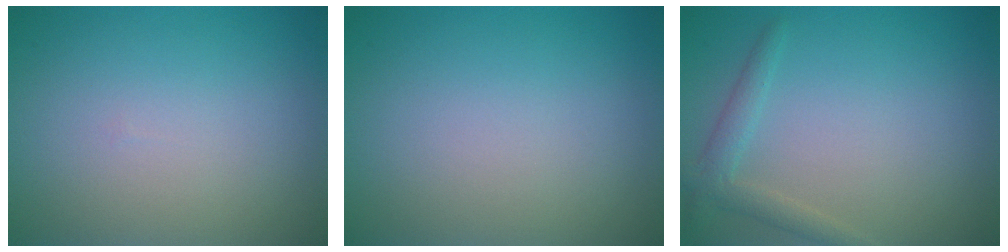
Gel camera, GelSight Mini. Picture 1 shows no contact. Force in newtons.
{"total": 0.0}
{"total": 2.0, "press": 2.0, "slide": 0.1}